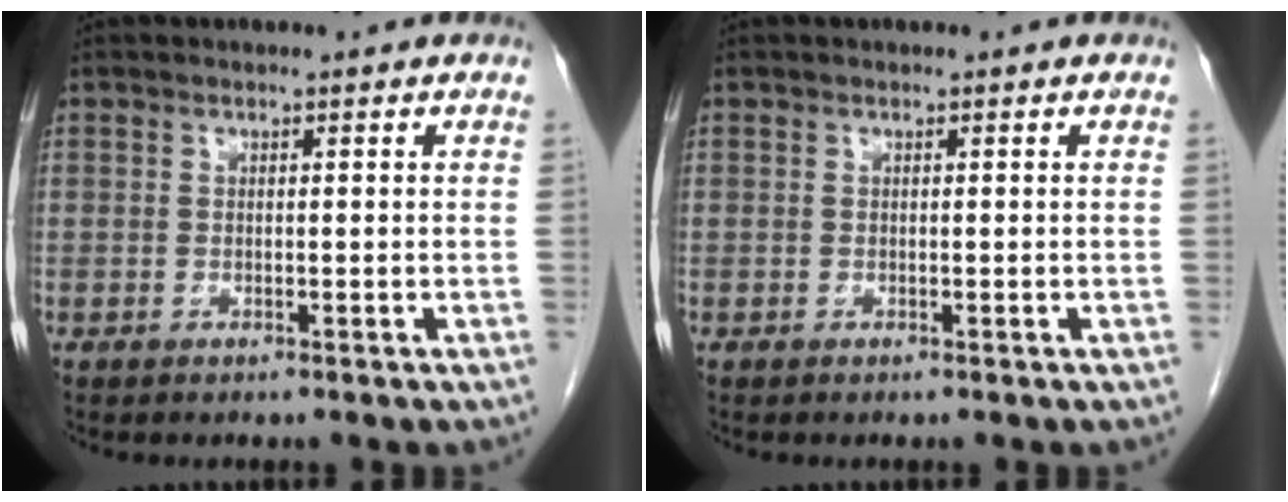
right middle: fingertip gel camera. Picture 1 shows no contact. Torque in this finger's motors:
{"motor_torque": [0.00, 0.00, 0.00, 0.00]}